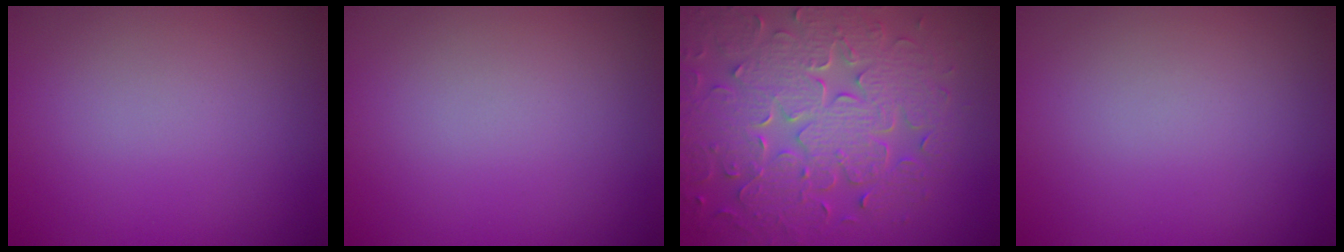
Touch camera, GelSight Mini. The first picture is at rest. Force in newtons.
{"total": 0.0}
{"total": 8.7, "press": 6.3, "slide": 6.0}
{"total": 0.0}